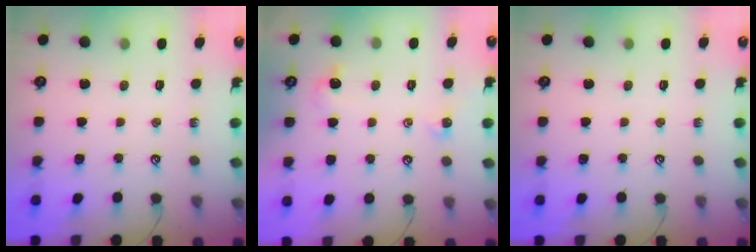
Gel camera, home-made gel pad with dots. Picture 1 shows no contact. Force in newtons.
{"total": 2.0, "press": 1.9, "slide": 0.5}
{"total": 0.0}